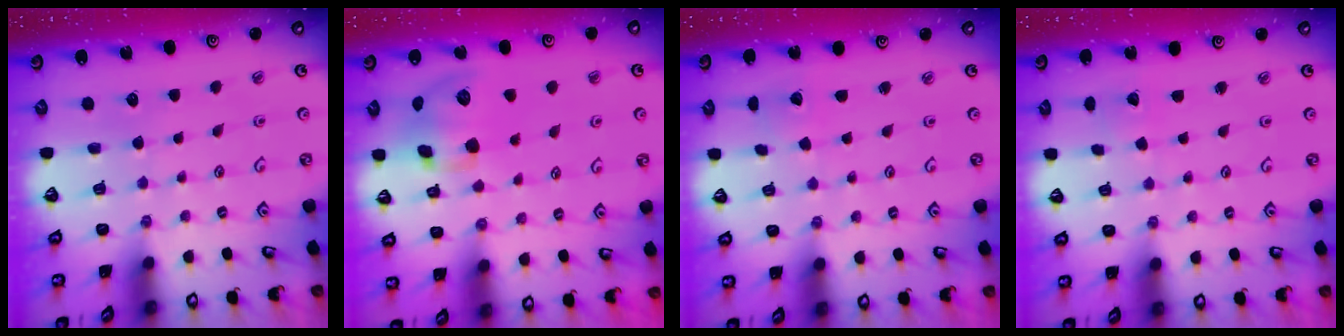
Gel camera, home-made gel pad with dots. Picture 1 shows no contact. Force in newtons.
{"total": 13.0, "press": 12.9, "slide": 2.0}
{"total": 2.3, "press": 2.3, "slide": 0.1}
{"total": 1.3, "press": 1.3, "slide": 0.1}